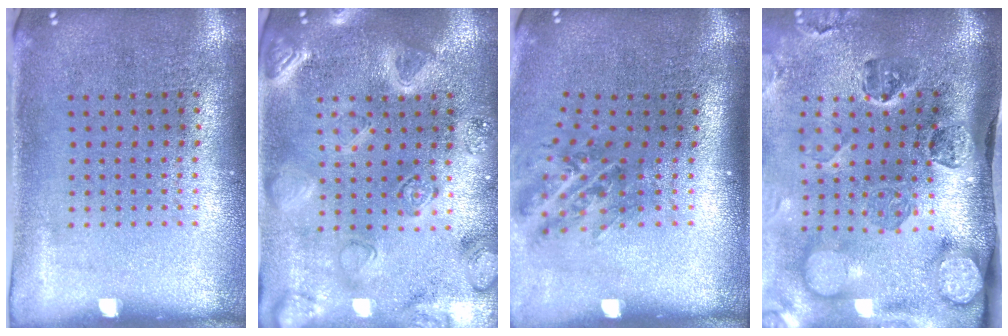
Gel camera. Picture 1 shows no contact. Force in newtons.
{"total": 3.0, "press": 2.9, "slide": 0.8}
{"total": 1.3, "press": 1.1, "slide": 0.7}
{"total": 4.8, "press": 3.4, "slide": 3.4}